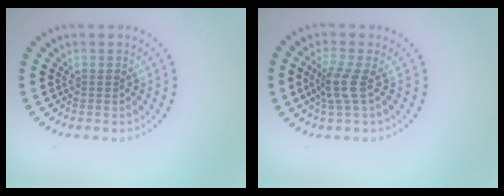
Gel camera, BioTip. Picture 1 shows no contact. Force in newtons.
{"total": 2.6, "press": 2.0, "slide": 1.6}